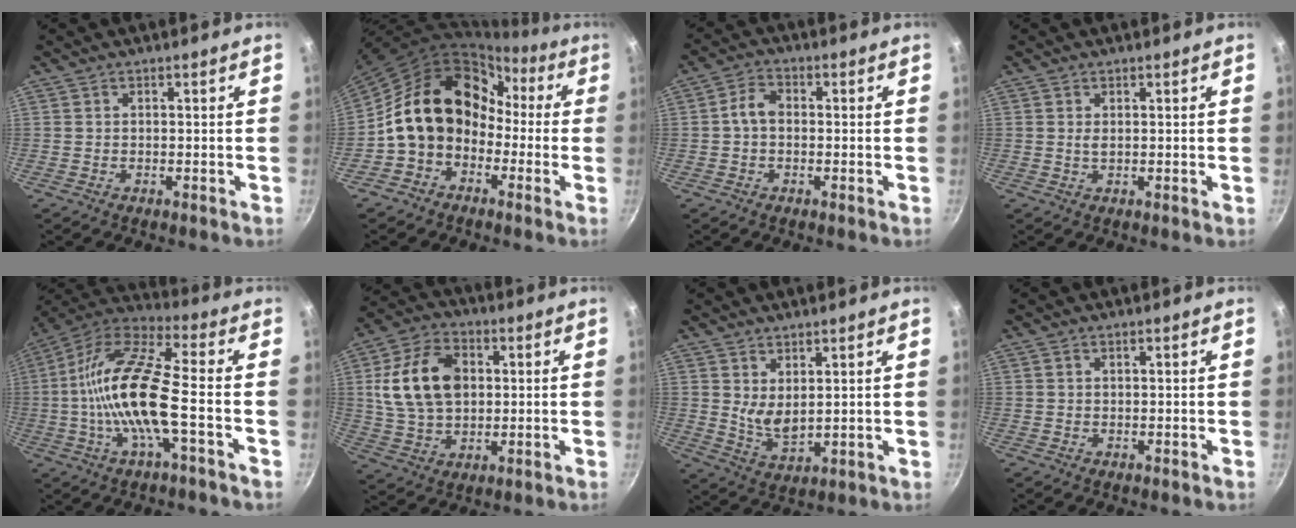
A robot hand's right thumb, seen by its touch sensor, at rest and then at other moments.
{"total": 16.0, "force": [-1.3, 13.0, 9.3], "torque": [-0.121, 0.065, -0.033]}
{"total": 4.0, "force": [-0.3, 2.9, 2.7], "torque": [-0.045, 0.017, -0.015]}
{"total": 1.1, "force": [0.4, 0.4, 0.9], "torque": [-0.016, -0.003, 0.004]}
{"total": 17.9, "force": [-2.6, 5.0, 17.0], "torque": [-0.328, 0.037, -0.067]}
{"total": 15.8, "force": [2.6, 11.1, 11.0], "torque": [-0.185, 0.006, 0.044]}
{"total": 5.7, "force": [2.7, 2.6, 4.3], "torque": [-0.067, -0.034, 0.057]}
{"total": 0.7, "force": [0.5, 0.4, 0.4], "torque": [-0.005, 0.003, 0.008]}